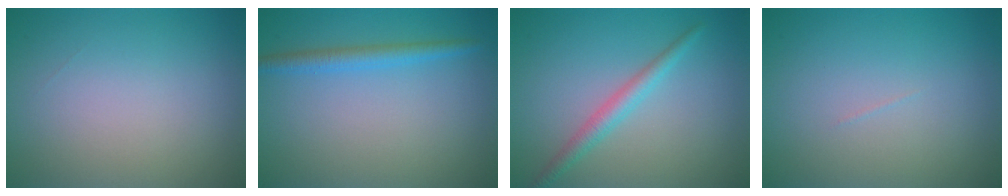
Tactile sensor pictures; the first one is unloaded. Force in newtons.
{"total": 2.0, "press": 2.0, "slide": 0.2}
{"total": 2.2, "press": 2.2, "slide": 0.0}
{"total": 0.0}